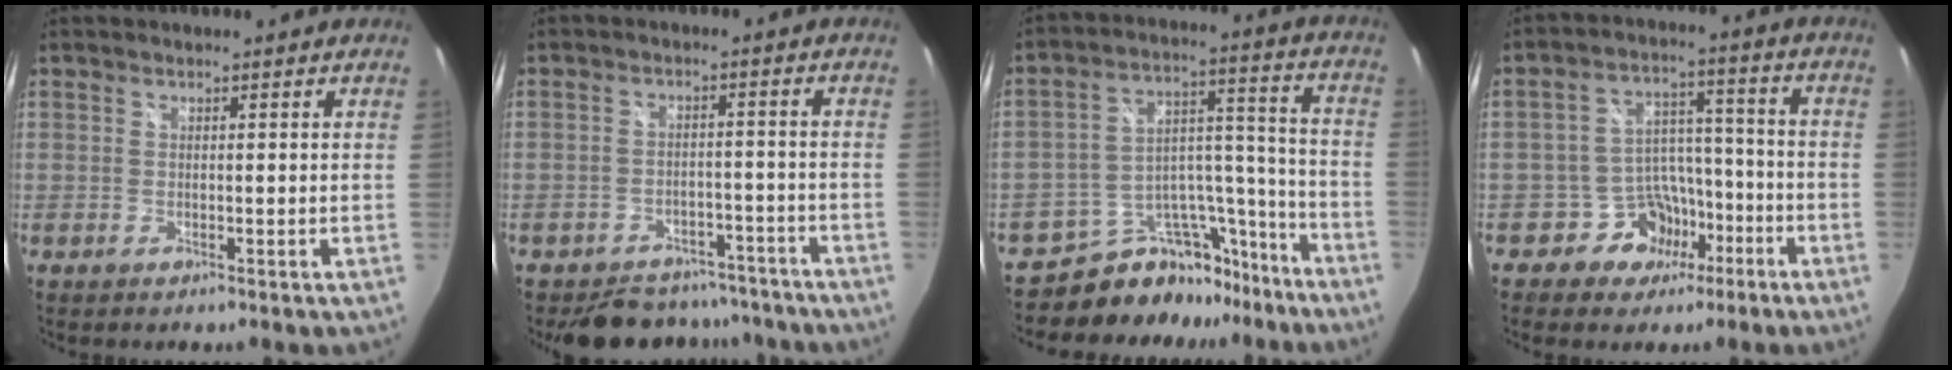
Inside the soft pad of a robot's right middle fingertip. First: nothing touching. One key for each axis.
{"total": 13.1, "fx": -11.2, "fy": 6.1, "fz": 3.3, "tx": -0.080, "ty": 0.021, "tz": -0.136}
{"total": 14.3, "fx": -12.5, "fy": 6.6, "fz": 2.4, "tx": -0.034, "ty": 0.073, "tz": -0.186}
{"total": 8.8, "fx": -5.3, "fy": 6.7, "fz": 2.1, "tx": -0.041, "ty": 0.039, "tz": -0.075}